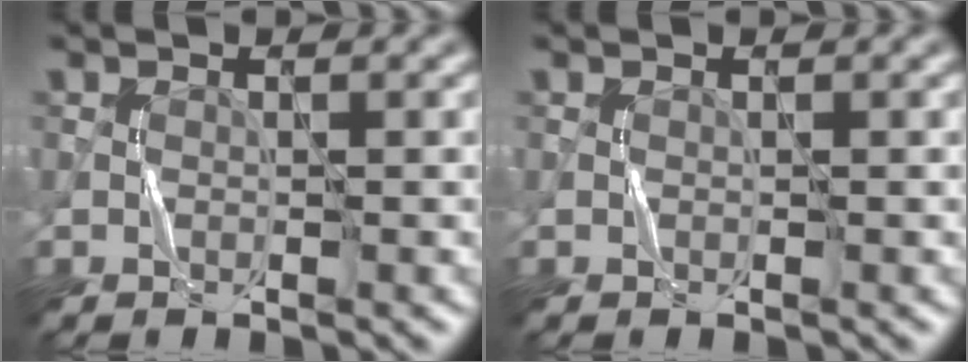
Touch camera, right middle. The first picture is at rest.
{"total": 0.0}